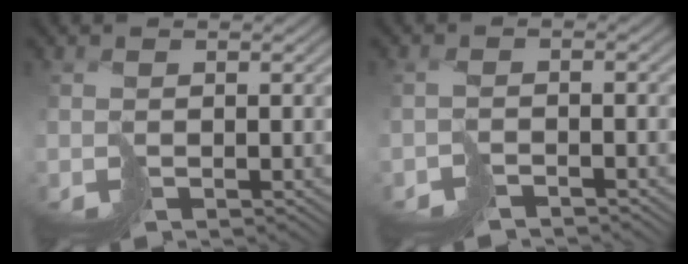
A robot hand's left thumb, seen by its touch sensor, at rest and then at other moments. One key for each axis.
{"total": 2.4, "fx": -1.9, "fy": 0.9, "fz": 1.1, "tx": -0.023, "ty": 0.001, "tz": -0.044}